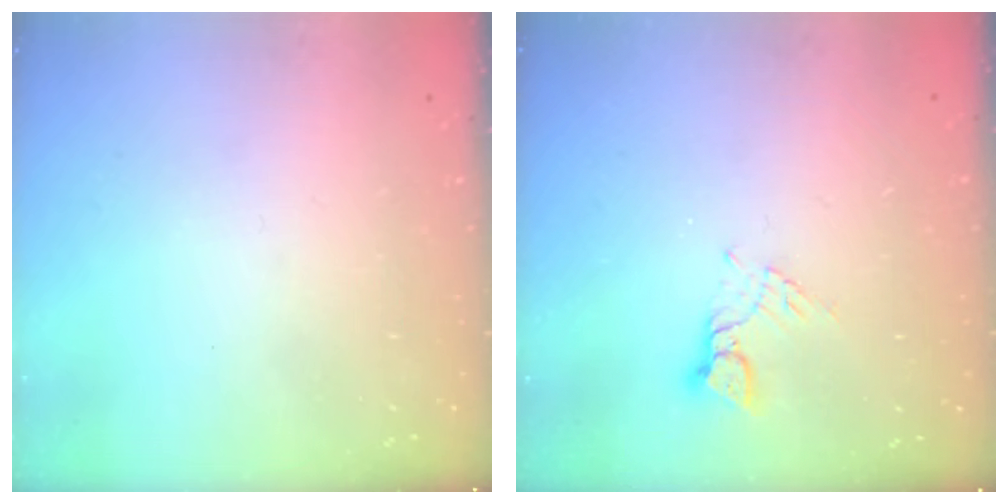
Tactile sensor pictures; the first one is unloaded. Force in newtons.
{"total": 2.6, "press": 2.6, "slide": 0.3}